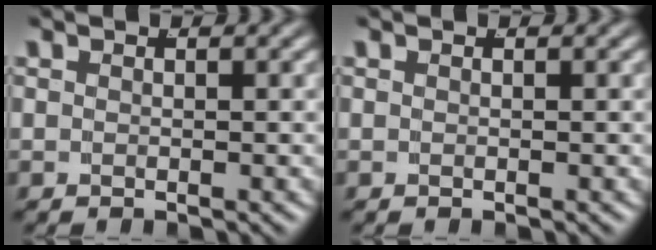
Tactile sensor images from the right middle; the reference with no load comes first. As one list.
[{"total": 0.0}]